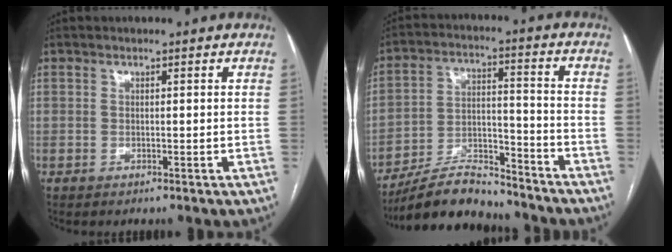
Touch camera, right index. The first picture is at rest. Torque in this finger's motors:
{"motor_torque": [-0.18, -1.09, 0.07, -0.02]}